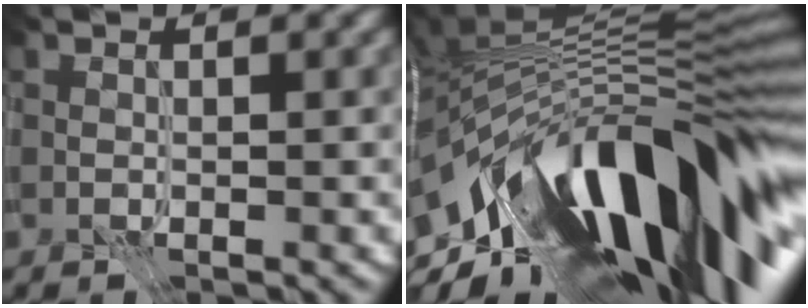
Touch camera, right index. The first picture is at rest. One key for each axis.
{"total": 17.7, "fx": -5.3, "fy": 7.4, "fz": 15.2, "tx": -0.243, "ty": 0.002, "tz": -0.087}